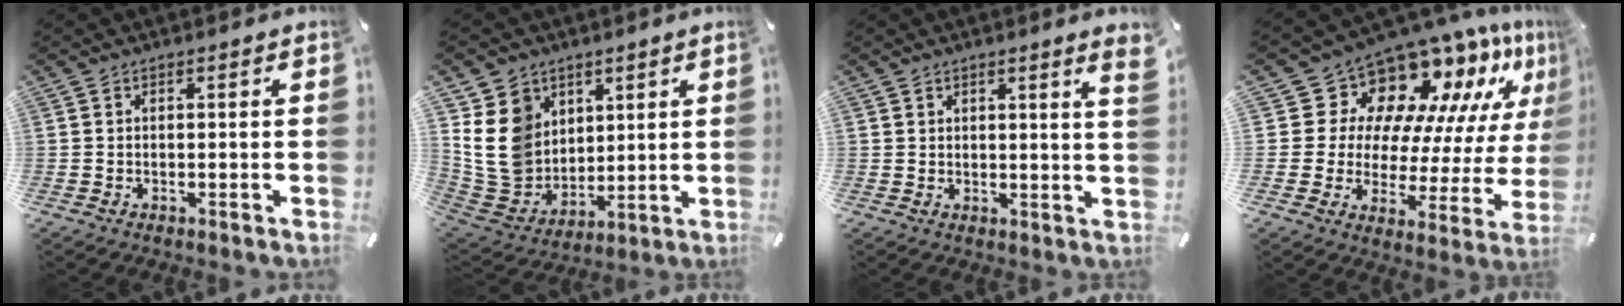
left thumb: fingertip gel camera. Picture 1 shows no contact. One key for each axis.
{"total": 13.3, "fx": 4.4, "fy": 11.5, "fz": 5.2, "tx": -0.130, "ty": -0.026, "tz": 0.091}
{"total": 3.2, "fx": 1.9, "fy": 0.2, "fz": 2.5, "tx": -0.036, "ty": -0.008, "tz": 0.031}
{"total": 14.8, "fx": 11.6, "fy": 8.0, "fz": 4.4, "tx": -0.077, "ty": -0.129, "tz": 0.197}